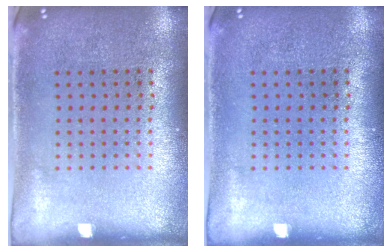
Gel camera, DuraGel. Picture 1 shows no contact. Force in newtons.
{"total": 0.0}